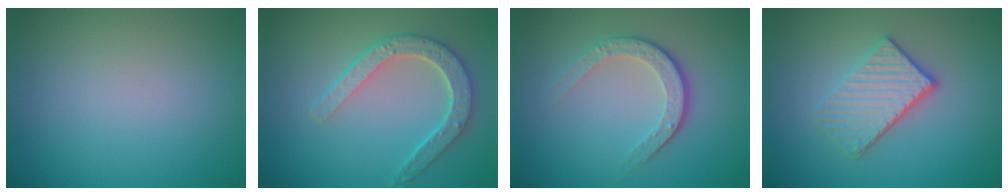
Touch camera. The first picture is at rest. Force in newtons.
{"total": 4.6, "press": 3.8, "slide": 2.7}
{"total": 3.6, "press": 2.7, "slide": 2.5}
{"total": 3.8, "press": 3.2, "slide": 2.0}